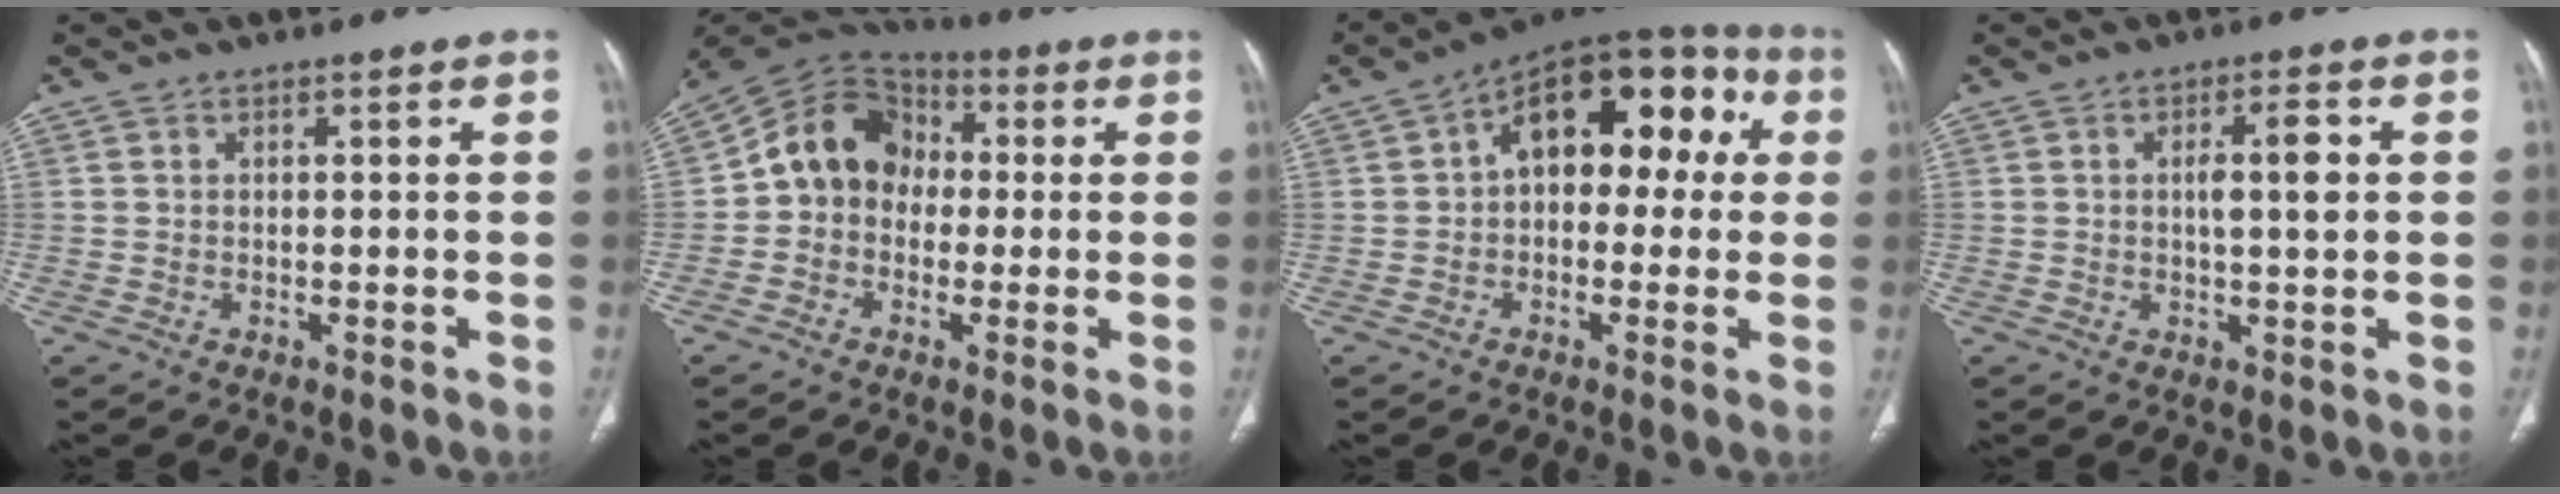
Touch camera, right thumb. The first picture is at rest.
{"total": 12.1, "force": [0.0, 10.2, 6.6], "torque": [-0.089, 0.037, -0.017]}
{"total": 17.0, "force": [3.1, 10.0, 13.4], "torque": [-0.136, 0.050, 0.032]}
{"total": 5.4, "force": [0.7, 1.6, 5.1], "torque": [-0.081, 0.007, 0.013]}